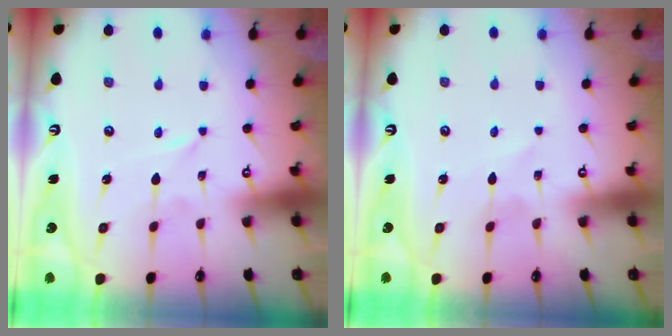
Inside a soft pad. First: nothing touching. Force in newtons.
{"total": 2.4, "press": 2.3, "slide": 0.3}